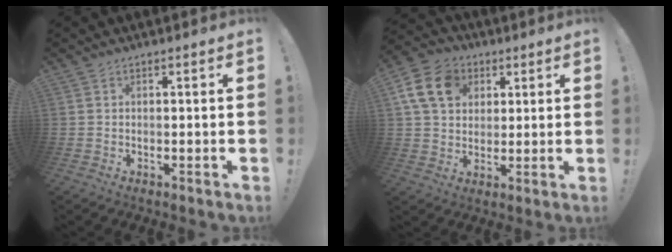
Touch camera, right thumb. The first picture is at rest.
{"total": 14.1, "force": [4.8, 11.1, 7.2], "torque": [-0.114, -0.003, 0.101]}